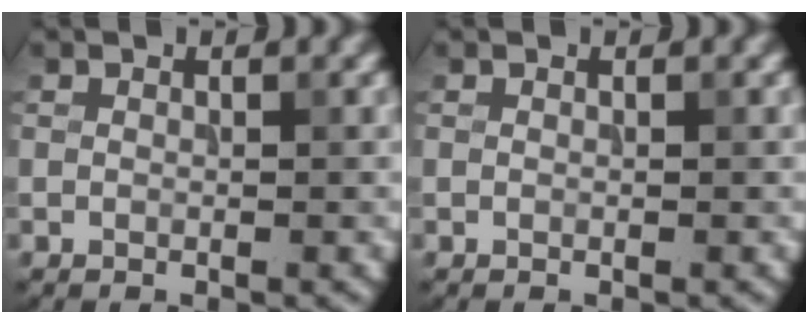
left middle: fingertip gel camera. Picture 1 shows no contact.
{"total": 0.0}